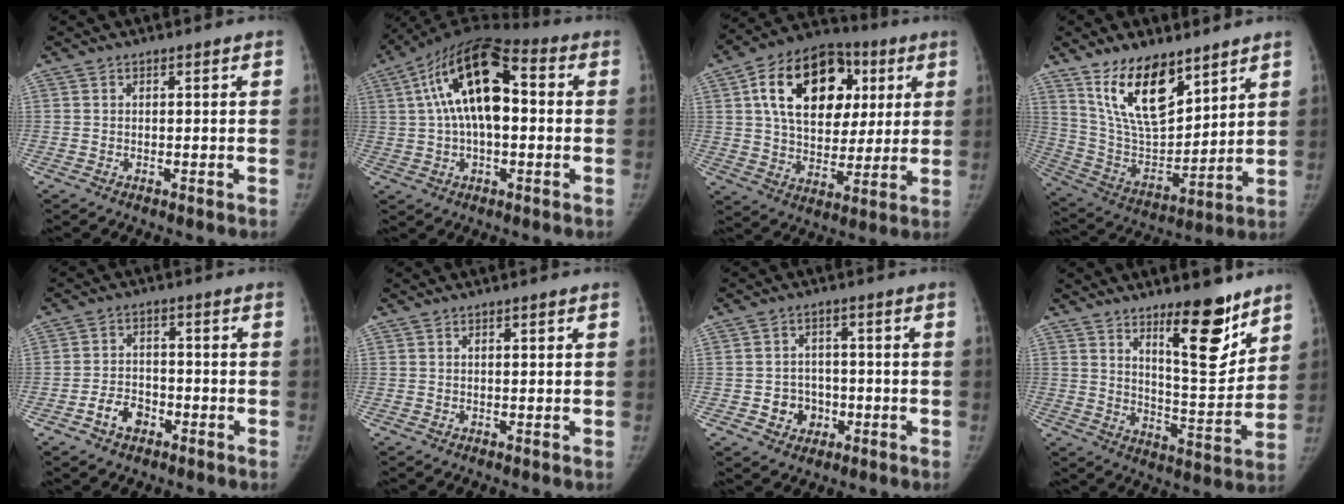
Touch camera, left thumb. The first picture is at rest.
{"total": 17.5, "force": [2.6, 8.7, 15.0], "torque": [-0.260, 0.032, 0.032]}
{"total": 22.3, "force": [6.8, 15.1, 14.9], "torque": [-0.213, 0.003, 0.104]}
{"total": 16.8, "force": [10.7, 7.7, 10.5], "torque": [-0.146, -0.064, 0.213]}
{"total": 5.3, "force": [-2.9, 3.8, 2.3], "torque": [-0.026, 0.027, -0.051]}
{"total": 1.0, "force": [0.3, 0.3, 0.9], "torque": [-0.013, 0.001, 0.006]}
{"total": 5.8, "force": [-1.8, 5.2, 1.9], "torque": [0.001, 0.014, -0.026]}
{"total": 14.4, "force": [9.3, 4.3, 10.1], "torque": [-0.114, -0.079, 0.153]}